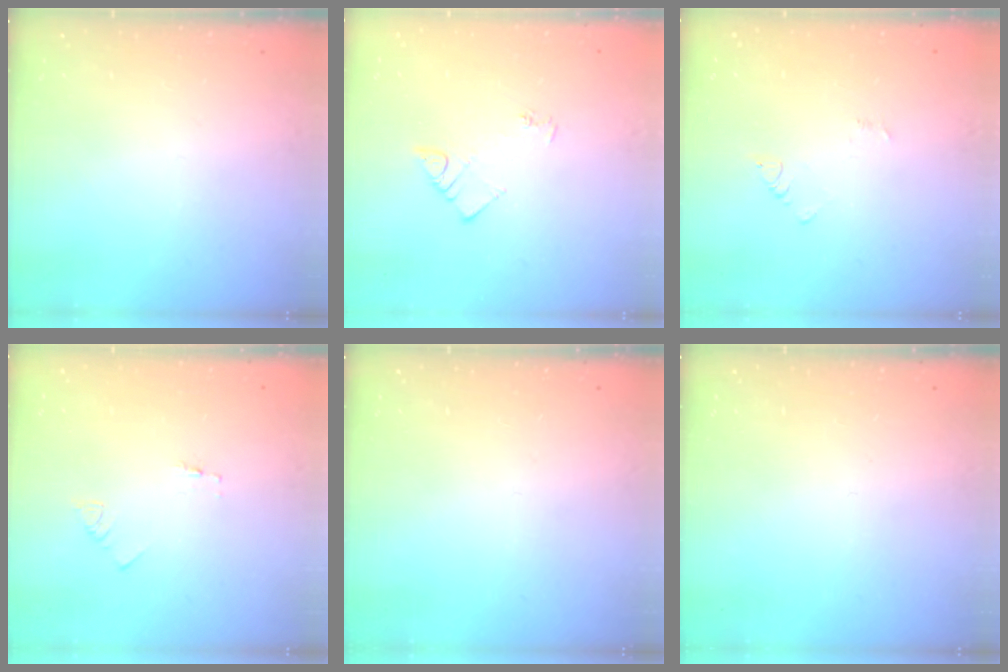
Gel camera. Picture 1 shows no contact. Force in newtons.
{"total": 4.2, "press": 4.2, "slide": 0.5}
{"total": 2.4, "press": 2.4, "slide": 0.3}
{"total": 1.3, "press": 1.2, "slide": 0.1}
{"total": 0.0}
{"total": 0.0}